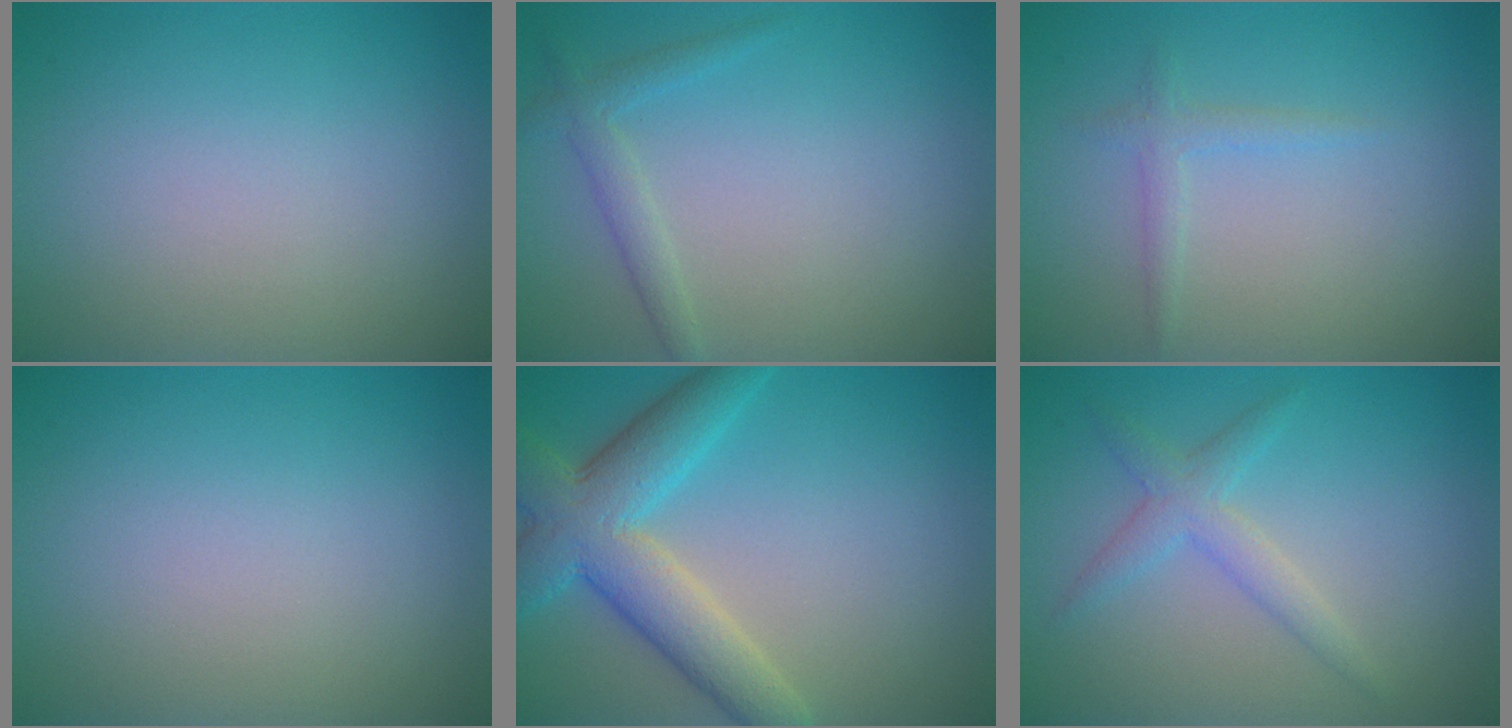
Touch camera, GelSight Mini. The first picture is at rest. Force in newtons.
{"total": 1.8, "press": 1.8, "slide": 0.0}
{"total": 1.4, "press": 1.4, "slide": 0.1}
{"total": 0.0}
{"total": 6.8, "press": 6.8, "slide": 0.3}
{"total": 2.4, "press": 2.4, "slide": 0.2}